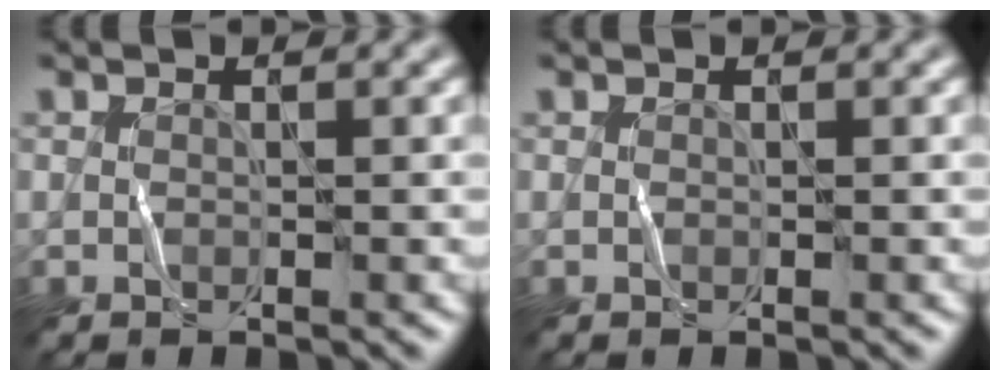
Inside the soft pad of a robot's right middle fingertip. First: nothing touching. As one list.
[{"total": 0.0}]